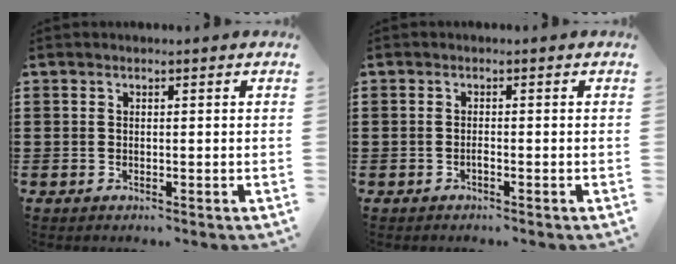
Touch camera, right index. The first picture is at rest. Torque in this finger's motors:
{"motor_torque": [1.15, 0.99, 0.10, 0.00]}